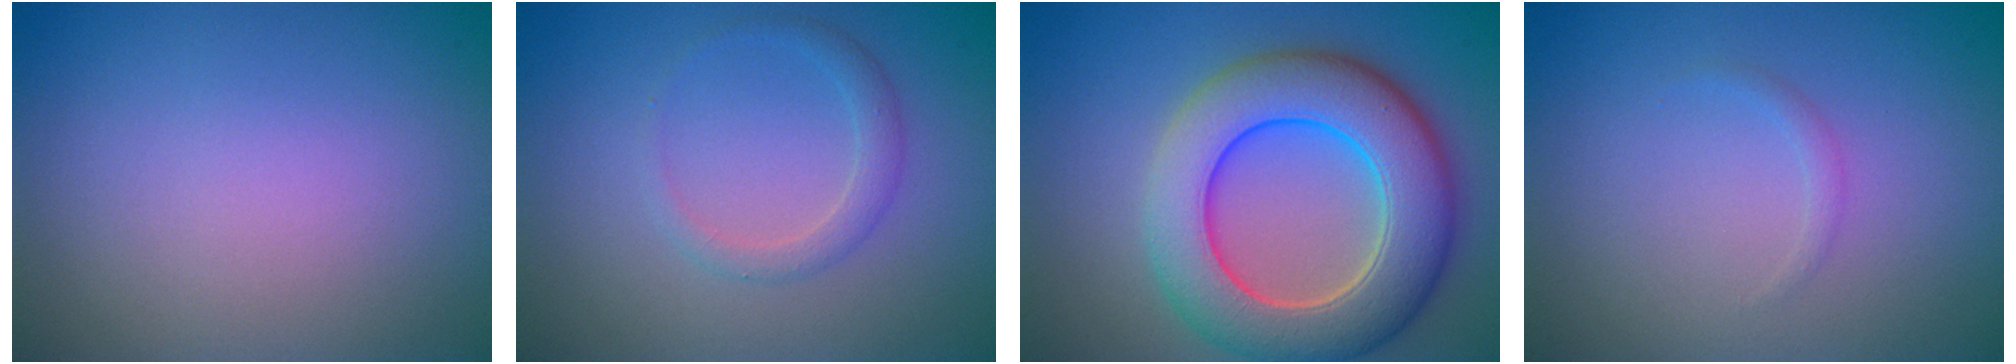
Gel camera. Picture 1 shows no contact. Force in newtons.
{"total": 1.6, "press": 1.6, "slide": 0.1}
{"total": 9.8, "press": 9.8, "slide": 0.3}
{"total": 0.7, "press": 0.7, "slide": 0.0}